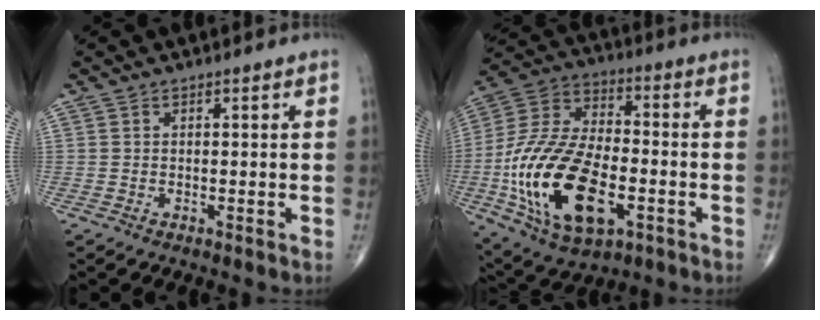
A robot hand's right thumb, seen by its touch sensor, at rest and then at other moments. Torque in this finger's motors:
{"motor_torque": [0.55, 1.28, 2.21, -0.57, 0.28]}